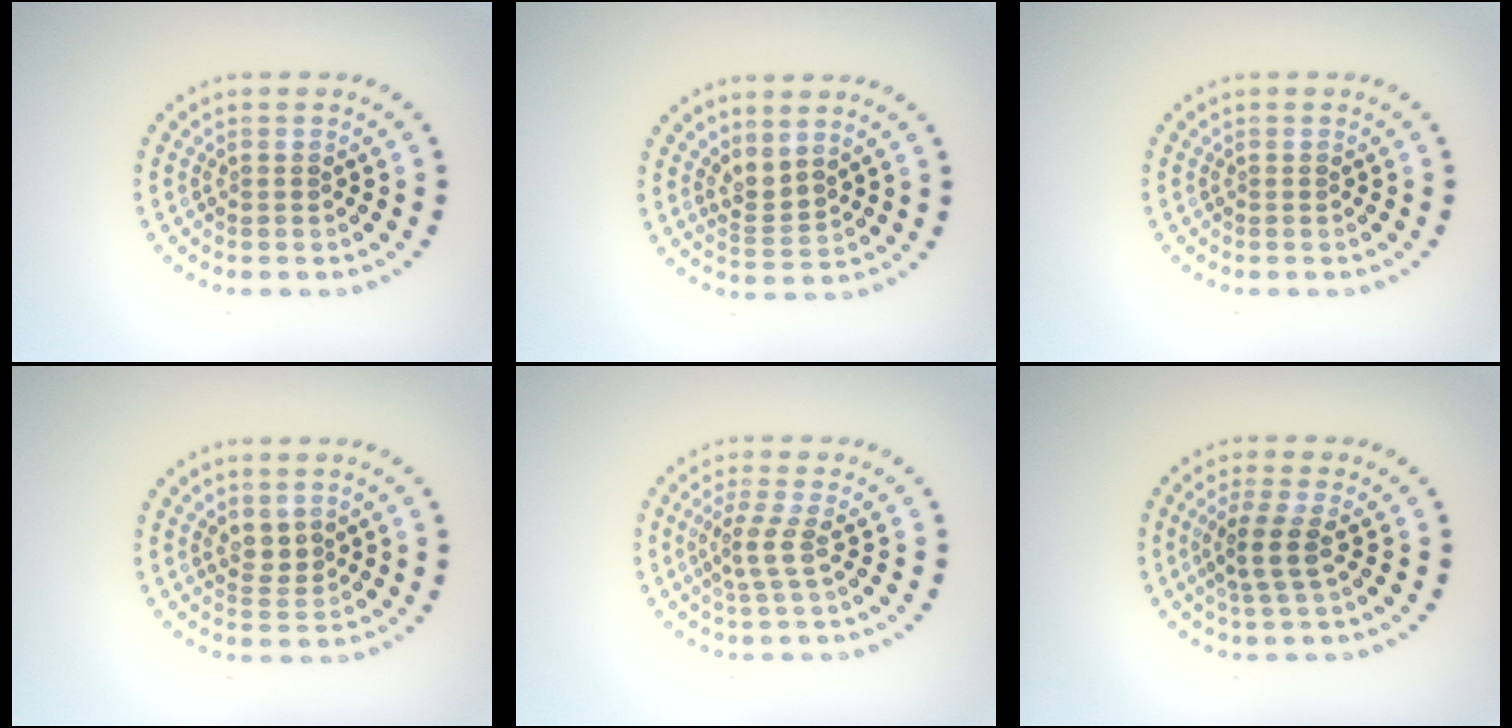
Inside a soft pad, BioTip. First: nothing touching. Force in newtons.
{"total": 2.2, "press": 1.5, "slide": 1.7}
{"total": 0.0}
{"total": 1.7, "press": 1.3, "slide": 1.0}
{"total": 2.0, "press": 1.3, "slide": 1.5}
{"total": 2.6, "press": 2.0, "slide": 1.6}